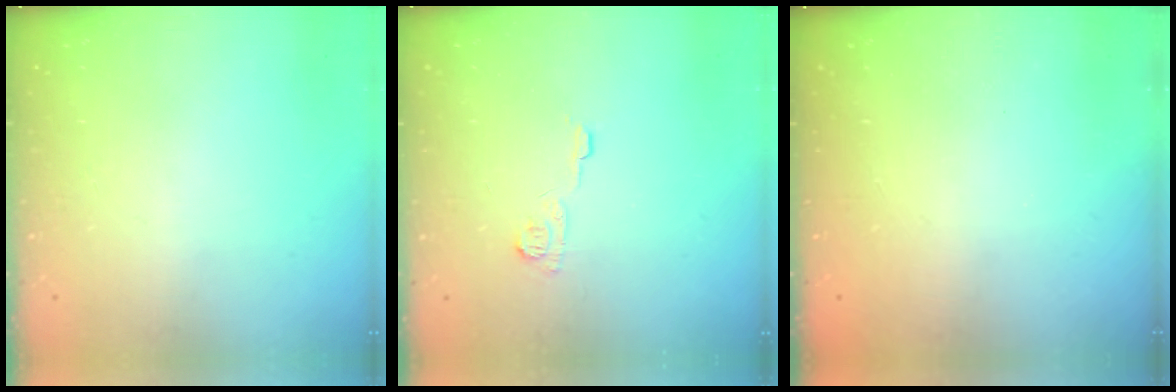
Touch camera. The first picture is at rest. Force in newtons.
{"total": 6.2, "press": 6.2, "slide": 0.7}
{"total": 2.3, "press": 2.2, "slide": 0.8}